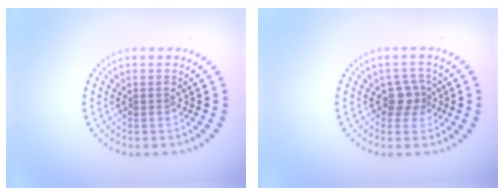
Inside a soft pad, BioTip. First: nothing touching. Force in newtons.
{"total": 2.1, "press": 1.7, "slide": 1.3}